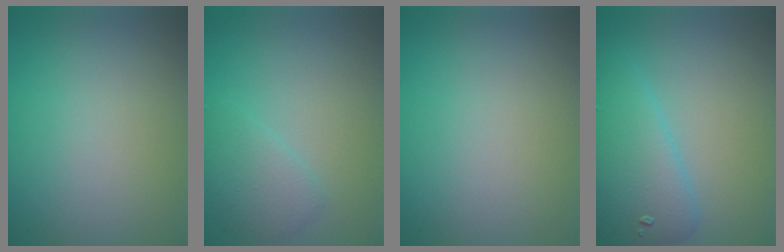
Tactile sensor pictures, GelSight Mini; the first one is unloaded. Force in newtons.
{"total": 2.0, "press": 2.0, "slide": 0.1}
{"total": 0.0}
{"total": 4.5, "press": 4.5, "slide": 0.2}